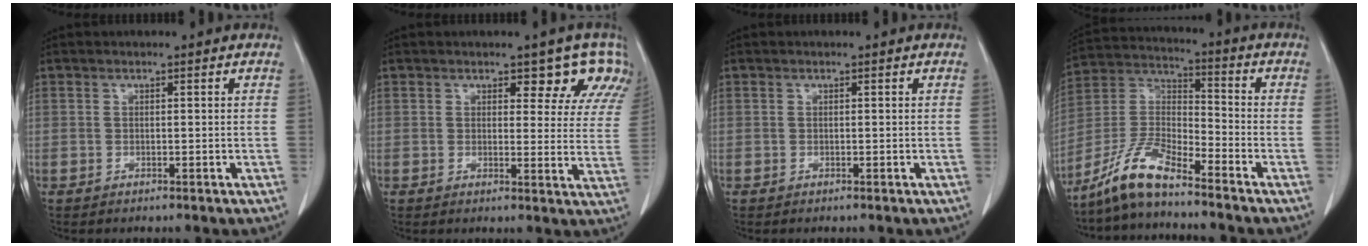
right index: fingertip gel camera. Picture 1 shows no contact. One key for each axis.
{"total": 7.9, "fx": 6.4, "fy": 3.0, "fz": 3.6, "tx": -0.010, "ty": -0.018, "tz": 0.049}
{"total": 0.0}
{"total": 9.1, "fx": -7.8, "fy": 1.0, "fz": 4.7, "tx": -0.104, "ty": 0.005, "tz": -0.160}